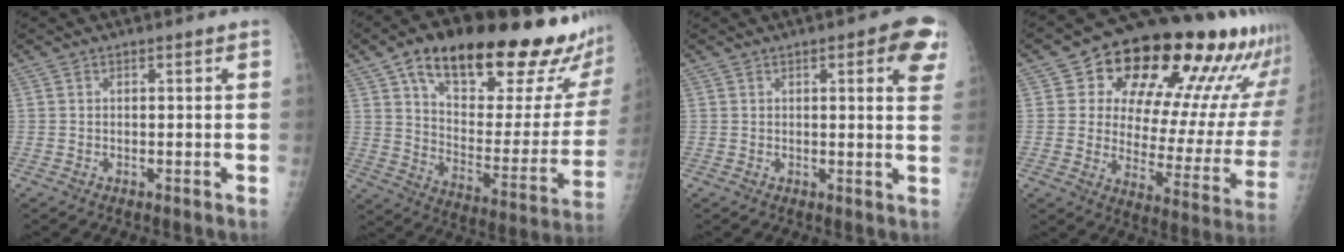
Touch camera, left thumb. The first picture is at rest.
{"total": 32.4, "force": [21.0, 10.8, 22.1], "torque": [-0.294, -0.053, 0.311]}
{"total": 7.6, "force": [3.2, 2.2, 6.6], "torque": [-0.056, -0.006, 0.030]}
{"total": 25.7, "force": [15.4, 11.4, 17.2], "torque": [-0.200, -0.052, 0.212]}